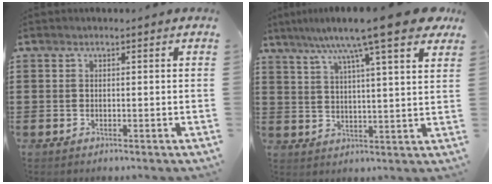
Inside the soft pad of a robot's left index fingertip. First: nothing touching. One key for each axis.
{"total": 12.1, "fx": 8.9, "fy": 0.7, "fz": 8.1, "tx": -0.161, "ty": -0.029, "tz": 0.141}